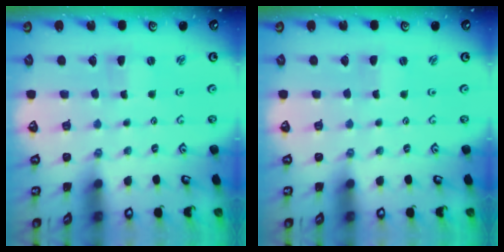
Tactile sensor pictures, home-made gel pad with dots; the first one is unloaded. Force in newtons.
{"total": 0.6, "press": 0.6, "slide": 0.0}